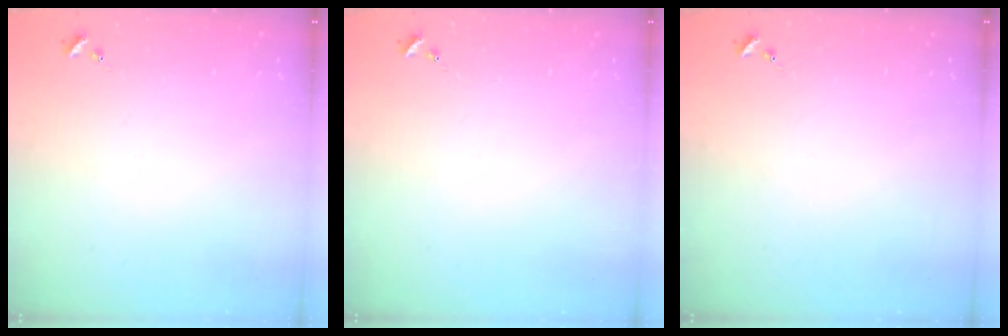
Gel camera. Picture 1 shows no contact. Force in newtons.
{"total": 0.0}
{"total": 0.0}